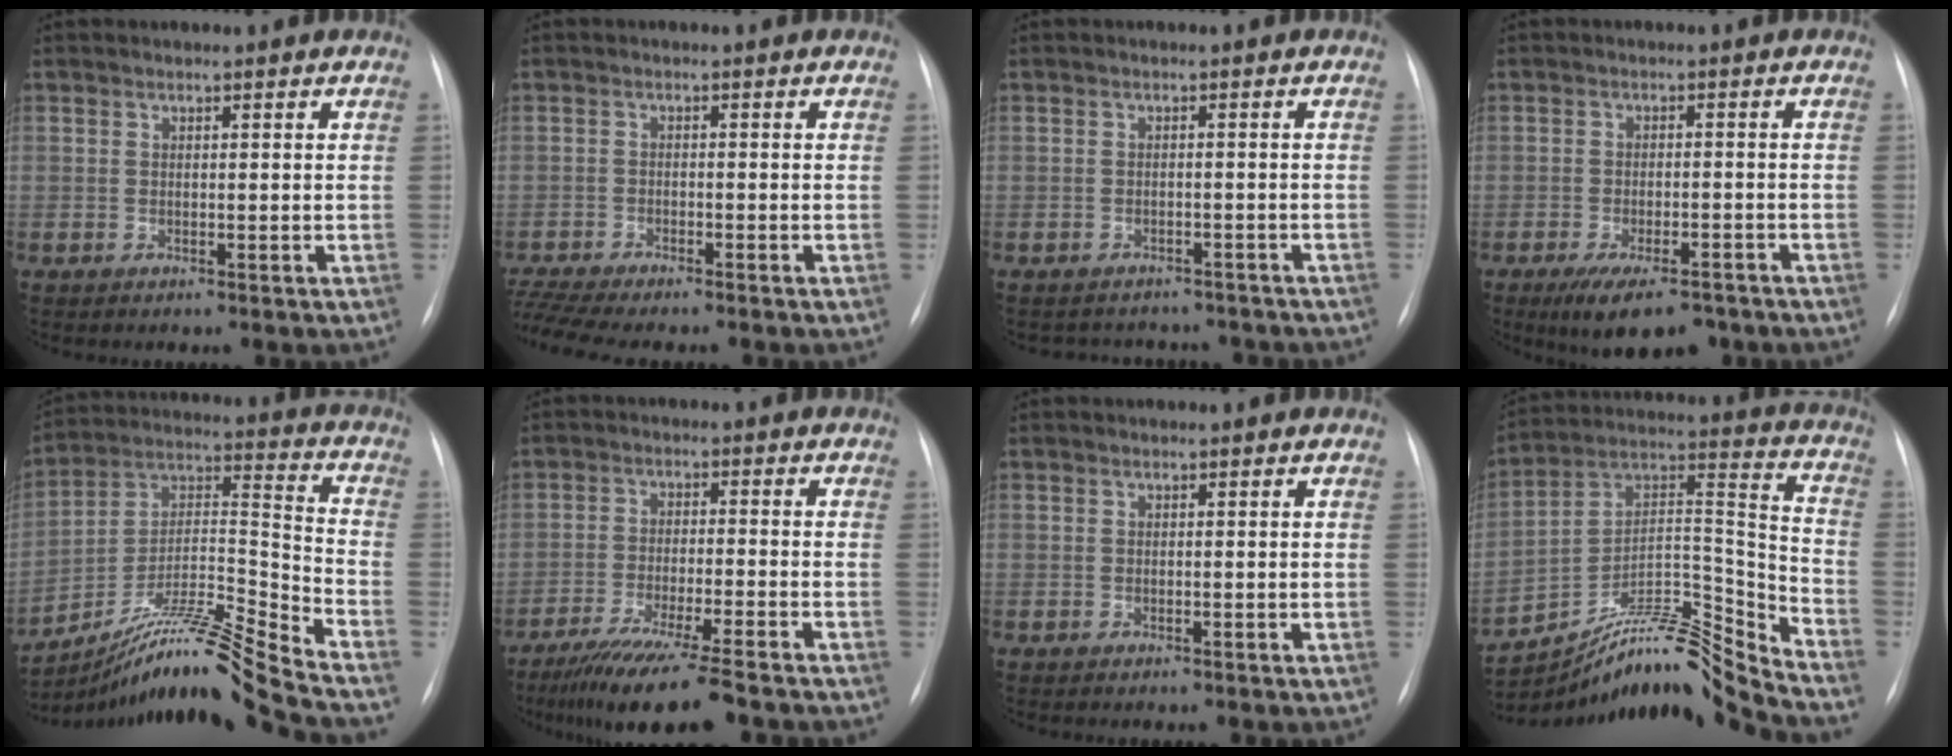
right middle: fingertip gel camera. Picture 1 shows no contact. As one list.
[{"total": 8.0, "force": [-7.2, 0.4, 3.5], "torque": [-0.066, -0.008, -0.116]}, {"total": 8.2, "force": [-7.6, 3.1, 1.0], "torque": [-0.016, 0.015, -0.077]}, {"total": 8.9, "force": [-6.6, 3.2, 5.0], "torque": [-0.077, -0.009, -0.098]}, {"total": 17.3, "force": [-14.7, -2.7, 8.8], "torque": [-0.153, 0.024, -0.257]}, {"total": 12.2, "force": [-9.7, 0.0, 7.4], "torque": [-0.118, -0.036, -0.155]}, {"total": 0.0}, {"total": 16.3, "force": [-15.4, -1.9, 4.7], "torque": [-0.068, 0.062, -0.266]}]